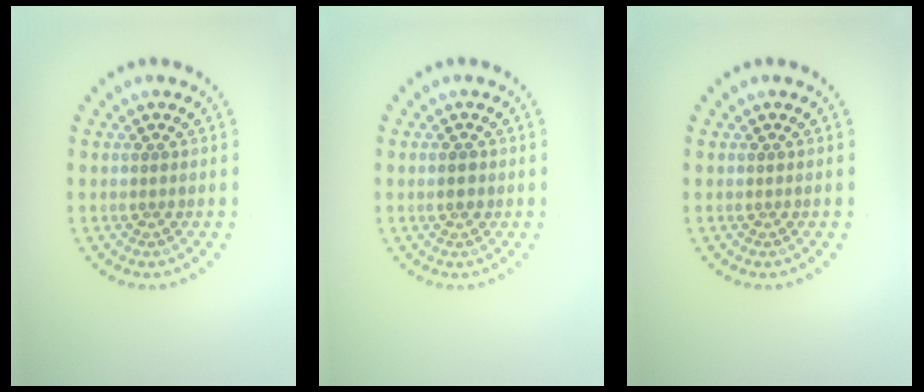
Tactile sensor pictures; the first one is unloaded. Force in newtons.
{"total": 1.6, "press": 1.6, "slide": 0.2}
{"total": 0.0}